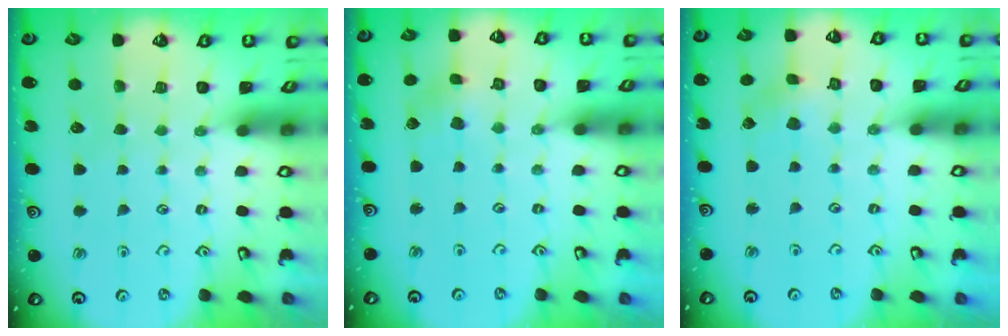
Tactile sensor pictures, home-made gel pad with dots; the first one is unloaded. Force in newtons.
{"total": 3.5, "press": 3.5, "slide": 0.2}
{"total": 2.4, "press": 2.4, "slide": 0.3}